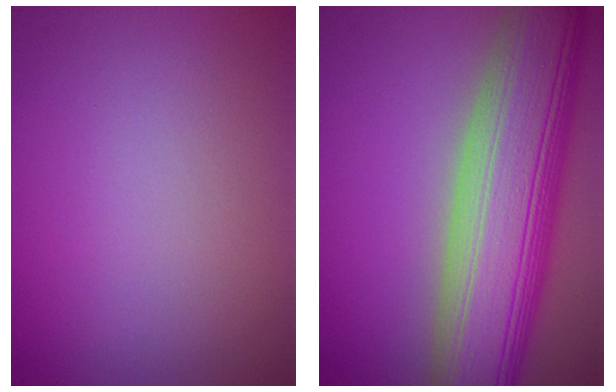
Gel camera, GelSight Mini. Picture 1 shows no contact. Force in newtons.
{"total": 13.7, "press": 13.7, "slide": 0.7}